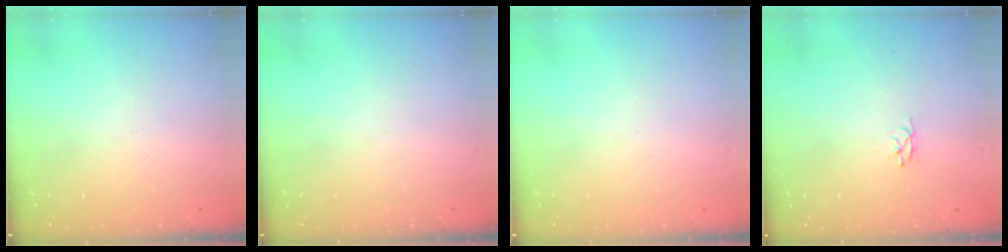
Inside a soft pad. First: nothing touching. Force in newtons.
{"total": 0.0}
{"total": 0.0}
{"total": 2.9, "press": 2.9, "slide": 0.3}